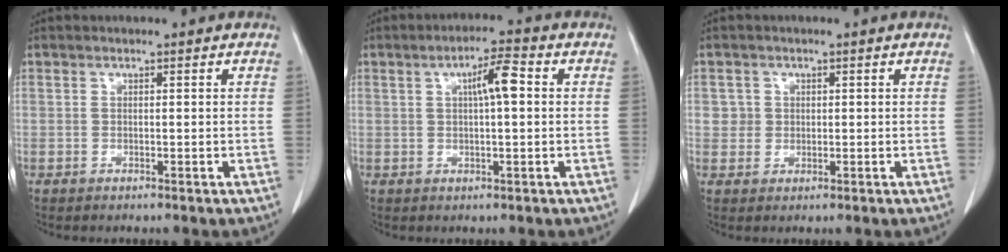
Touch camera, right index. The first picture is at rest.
{"total": 5.0, "force": [1.0, 0.7, 4.9], "torque": [-0.083, 0.012, 0.014]}
{"total": 2.1, "force": [0.4, 2.0, -0.1], "torque": [0.013, 0.003, 0.002]}